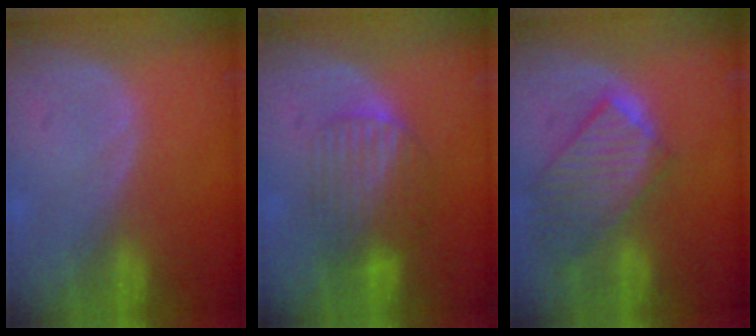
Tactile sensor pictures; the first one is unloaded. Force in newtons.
{"total": 6.5, "press": 6.4, "slide": 1.0}
{"total": 9.9, "press": 8.7, "slide": 4.7}